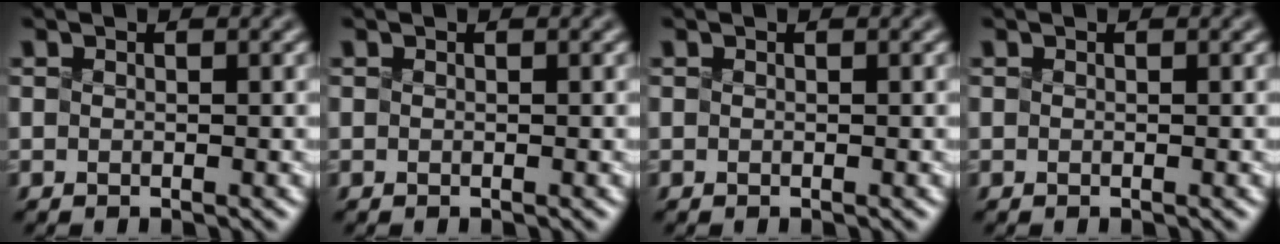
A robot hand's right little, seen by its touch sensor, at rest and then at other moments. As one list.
[{"total": 0.0}, {"total": 0.0}, {"total": 0.0}]